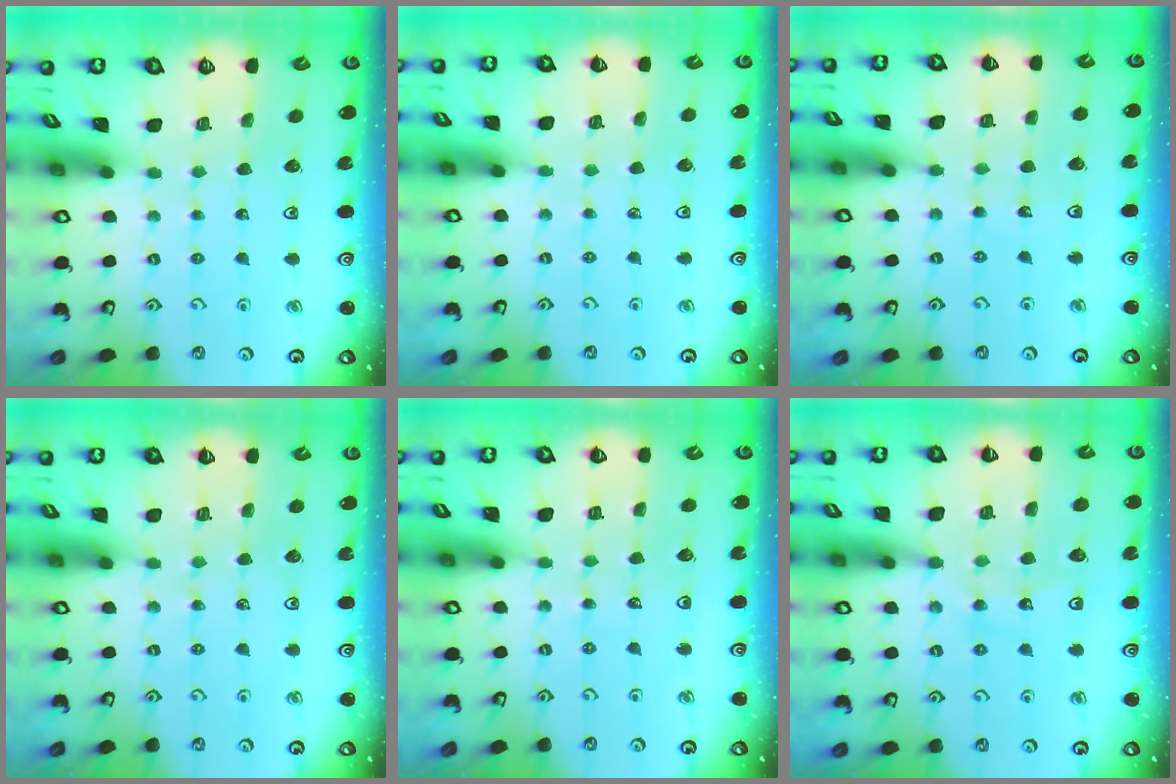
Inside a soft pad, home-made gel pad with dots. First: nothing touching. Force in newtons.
{"total": 1.9, "press": 1.9, "slide": 0.3}
{"total": 4.0, "press": 3.5, "slide": 1.8}
{"total": 2.1, "press": 2.0, "slide": 0.5}
{"total": 3.6, "press": 3.4, "slide": 1.1}
{"total": 13.1, "press": 12.6, "slide": 3.7}